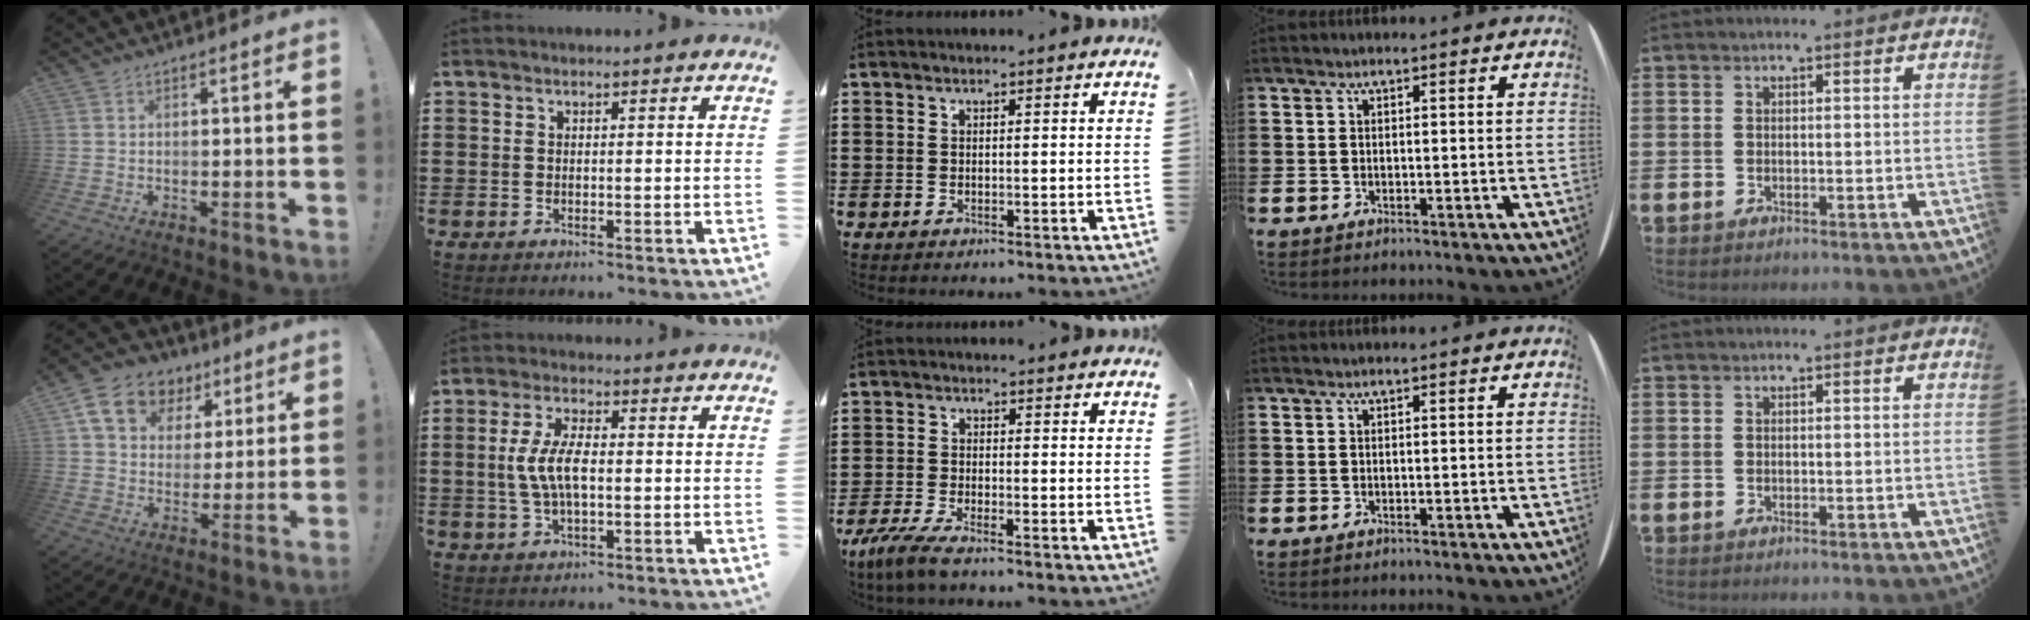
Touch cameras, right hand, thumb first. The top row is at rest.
{"thumb": {"total": 14.2, "force": [7.4, 10.5, 6.1], "torque": [-0.088, -0.035, 0.141]}, "index": {"total": 6.4, "force": [-0.2, 2.5, 5.9], "torque": [-0.135, -0.003, -0.013]}, "middle": {"total": 4.3, "force": [-3.6, 0.5, 2.3], "torque": [-0.067, -0.013, -0.077]}}